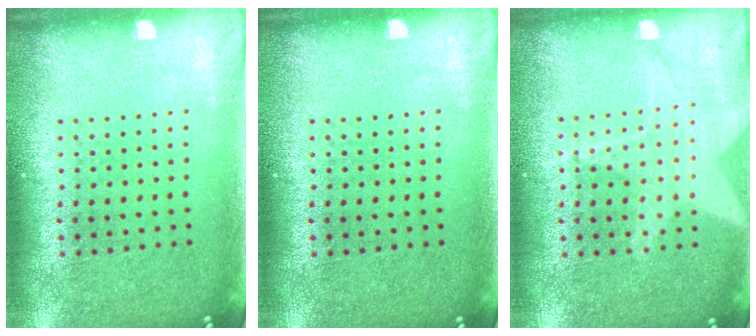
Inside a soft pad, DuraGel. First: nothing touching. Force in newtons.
{"total": 0.0}
{"total": 1.5, "press": 1.4, "slide": 0.5}